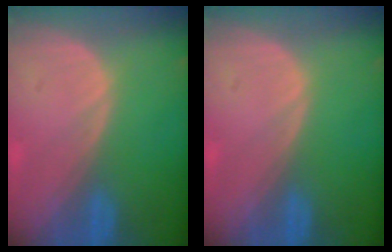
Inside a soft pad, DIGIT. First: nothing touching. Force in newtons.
{"total": 0.0}